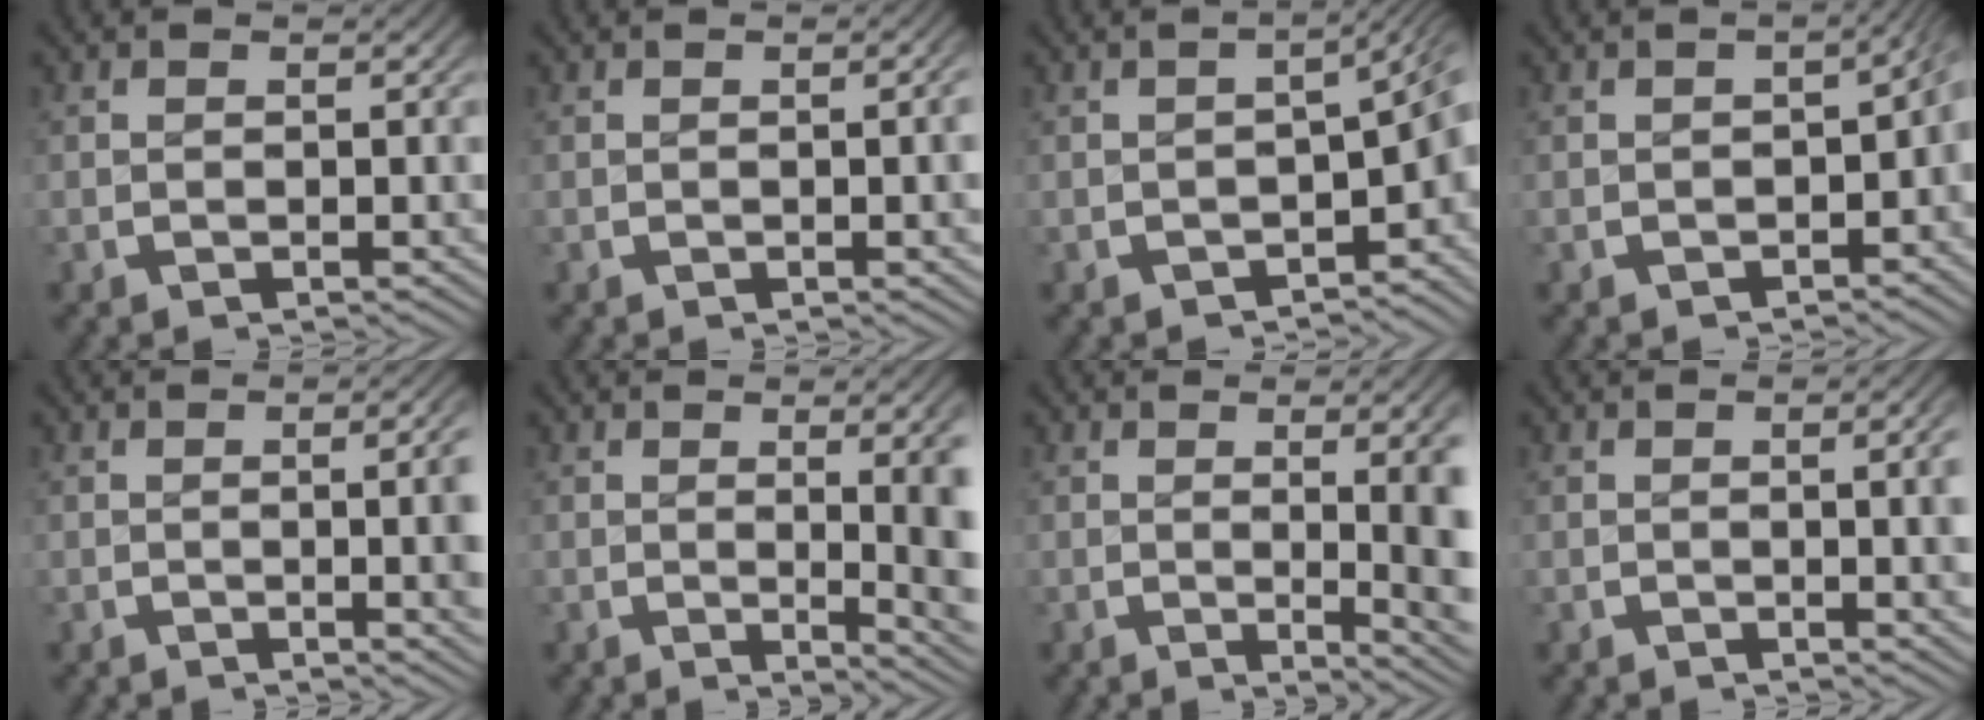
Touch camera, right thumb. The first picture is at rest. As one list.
[{"total": 1.7, "force": [-0.2, 0.1, 1.7], "torque": [-0.023, 0.003, -0.003]}, {"total": 5.3, "force": [-1.6, 3.0, 4.1], "torque": [-0.045, 0.004, -0.022]}, {"total": 4.1, "force": [-0.5, 2.5, 3.2], "torque": [-0.034, 0.008, -0.010]}, {"total": 6.0, "force": [-0.1, 2.1, 5.7], "torque": [-0.052, 0.010, -0.009]}, {"total": 5.9, "force": [-0.4, 1.7, 5.6], "torque": [-0.066, -0.009, -0.002]}, {"total": 6.5, "force": [-0.5, 2.0, 6.2], "torque": [-0.072, -0.009, -0.005]}, {"total": 3.9, "force": [0.2, 1.1, 3.7], "torque": [-0.031, 0.007, -0.002]}]